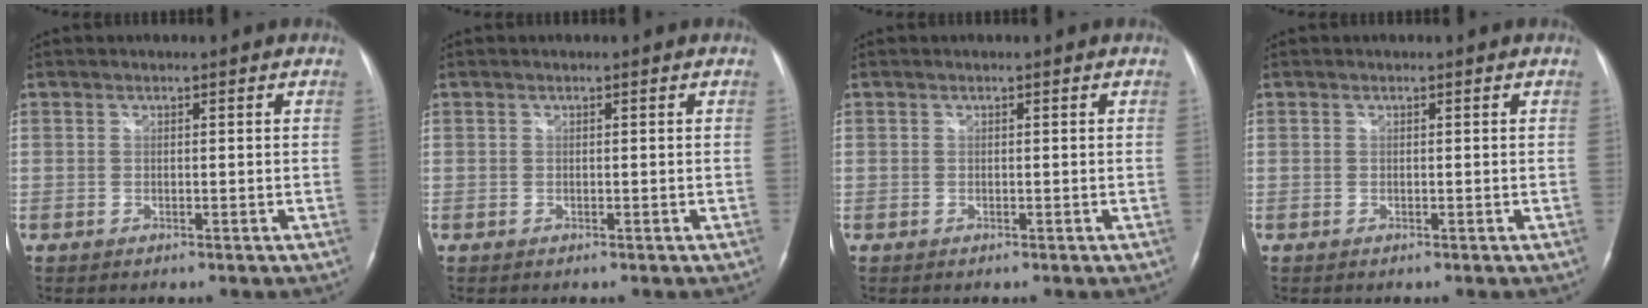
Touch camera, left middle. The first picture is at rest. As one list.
[{"total": 0.0}, {"total": 0.0}, {"total": 0.0}]